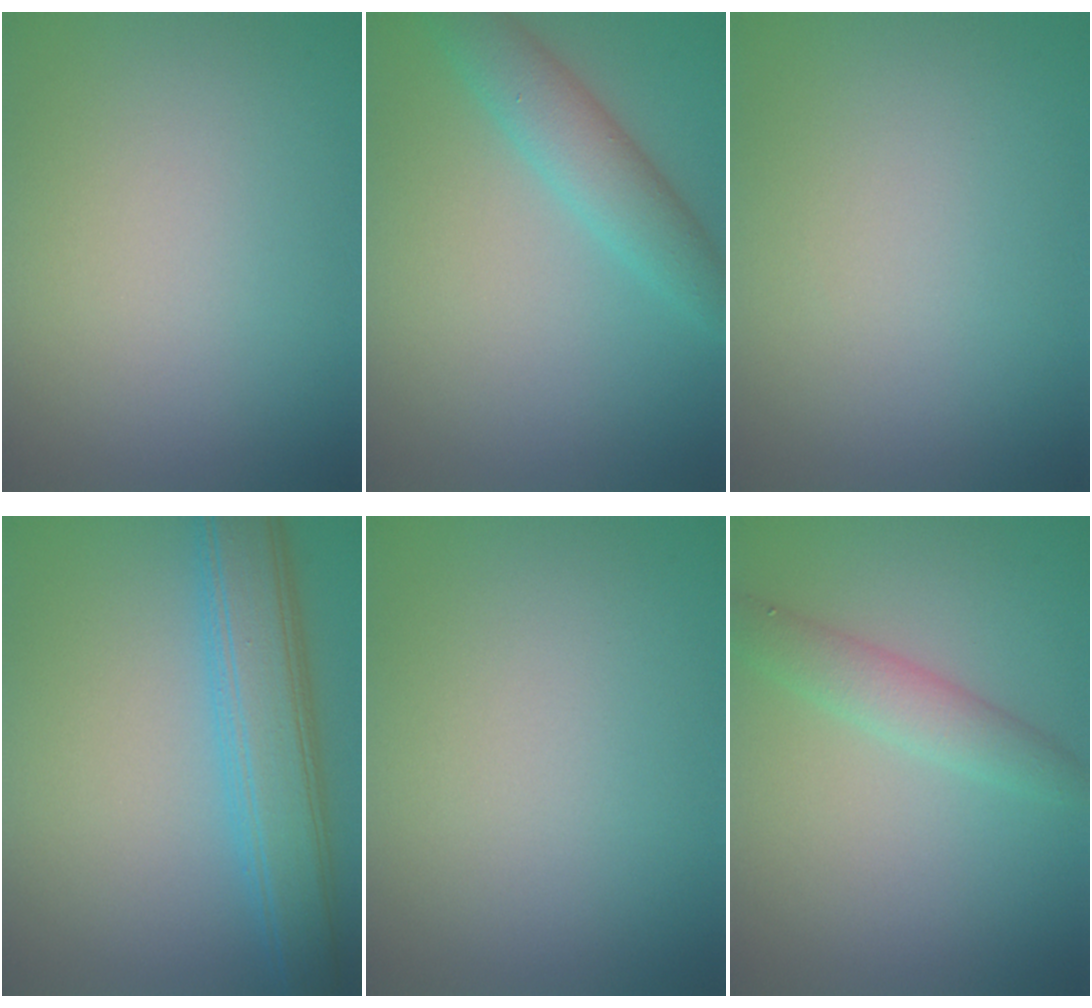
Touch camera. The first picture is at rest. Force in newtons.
{"total": 4.1, "press": 4.1, "slide": 0.1}
{"total": 0.0}
{"total": 7.7, "press": 7.7, "slide": 0.3}
{"total": 0.0}
{"total": 2.8, "press": 2.8, "slide": 0.2}